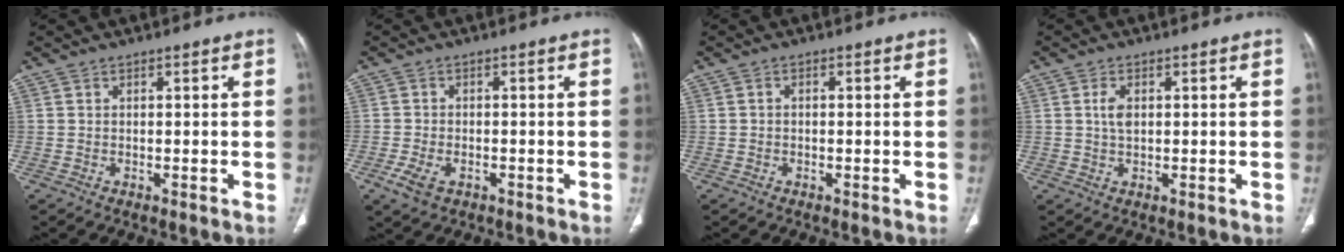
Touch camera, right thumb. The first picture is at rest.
{"total": 4.4, "force": [-2.0, 2.6, 2.9], "torque": [-0.064, 0.003, -0.033]}
{"total": 0.6, "force": [-0.1, 0.5, 0.4], "torque": [-0.005, 0.002, -0.007]}
{"total": 2.9, "force": [0.6, 1.6, 2.3], "torque": [-0.046, 0.001, 0.013]}